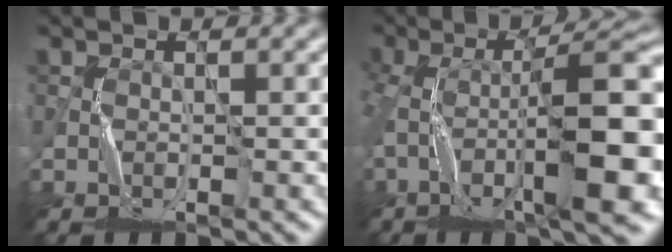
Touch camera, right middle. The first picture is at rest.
{"total": 12.9, "force": [-3.4, 3.5, 12.0], "torque": [-0.193, 0.006, -0.050]}